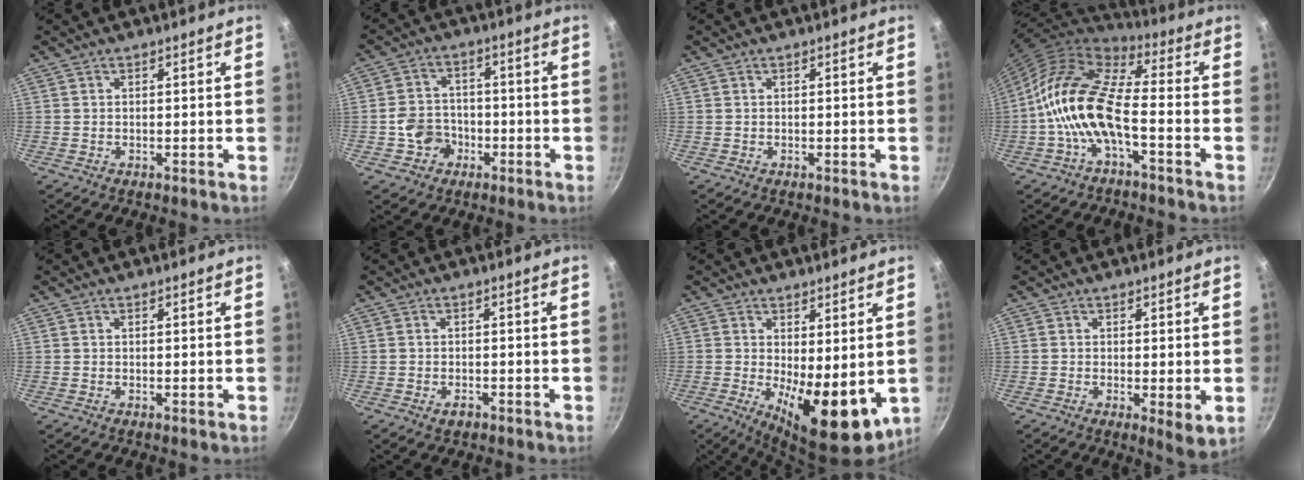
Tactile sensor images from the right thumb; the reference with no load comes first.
{"total": 6.7, "force": [-2.4, 5.8, 2.4], "torque": [-0.021, 0.034, -0.043]}
{"total": 0.0}
{"total": 14.6, "force": [-3.2, 6.2, 12.8], "torque": [-0.241, 0.037, -0.075]}
{"total": 0.0}
{"total": 1.9, "force": [-1.1, 1.2, 1.1], "torque": [-0.018, 0.007, -0.018]}
{"total": 12.3, "force": [-0.9, 4.9, 11.2], "torque": [-0.139, -0.019, -0.001]}
{"total": 4.3, "force": [-0.3, 1.3, 4.0], "torque": [-0.062, -0.018, -0.003]}